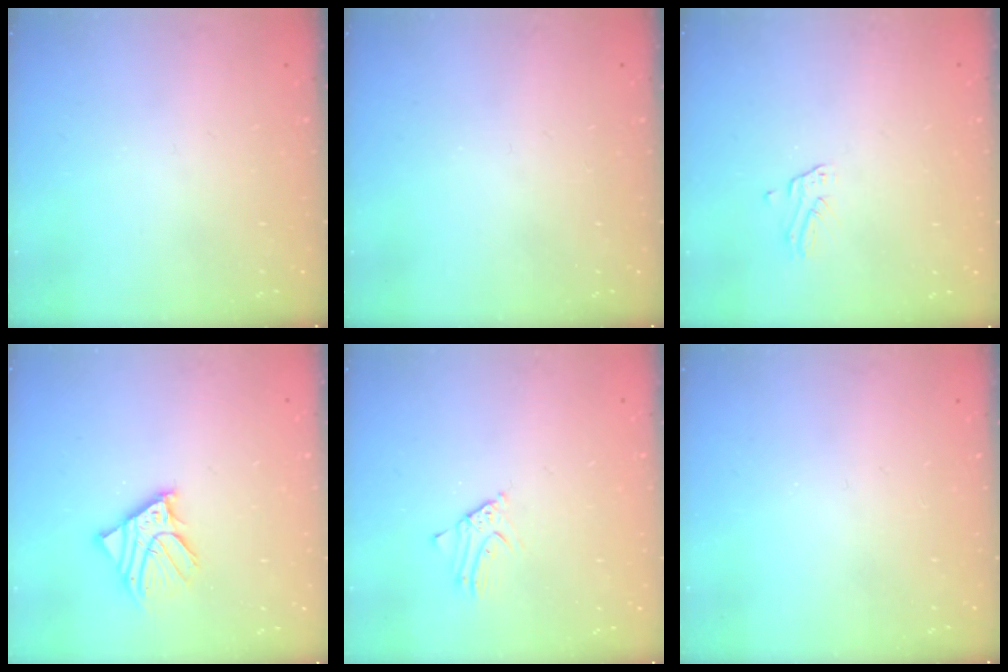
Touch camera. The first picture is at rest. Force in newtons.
{"total": 0.0}
{"total": 1.8, "press": 1.8, "slide": 0.1}
{"total": 9.0, "press": 8.9, "slide": 1.6}
{"total": 2.5, "press": 2.5, "slide": 0.2}
{"total": 0.0}